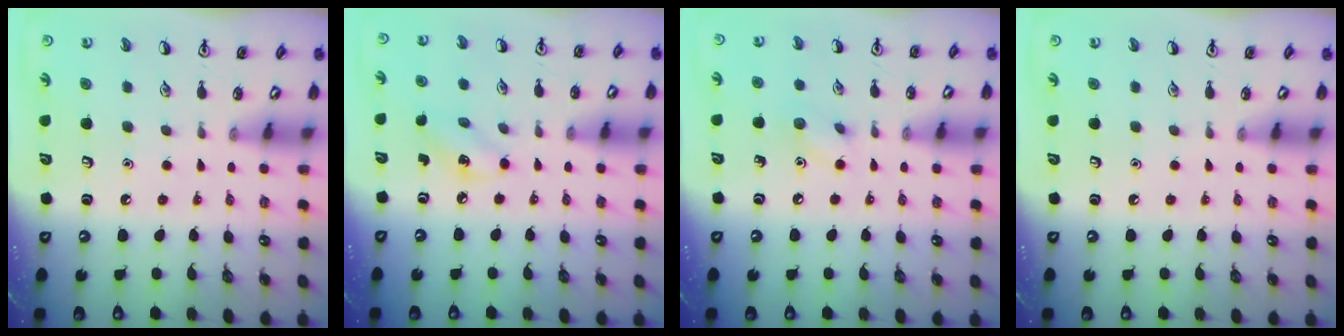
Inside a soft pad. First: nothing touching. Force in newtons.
{"total": 3.6, "press": 3.4, "slide": 1.1}
{"total": 6.7, "press": 6.4, "slide": 1.9}
{"total": 0.0}